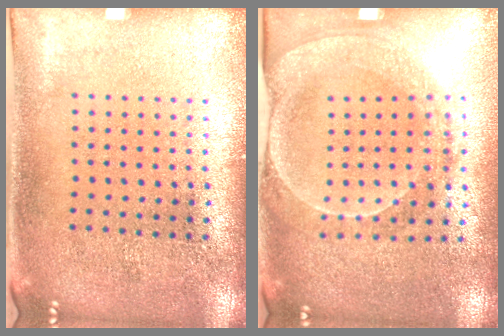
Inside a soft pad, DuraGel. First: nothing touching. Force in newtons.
{"total": 1.8, "press": 1.8, "slide": 0.5}